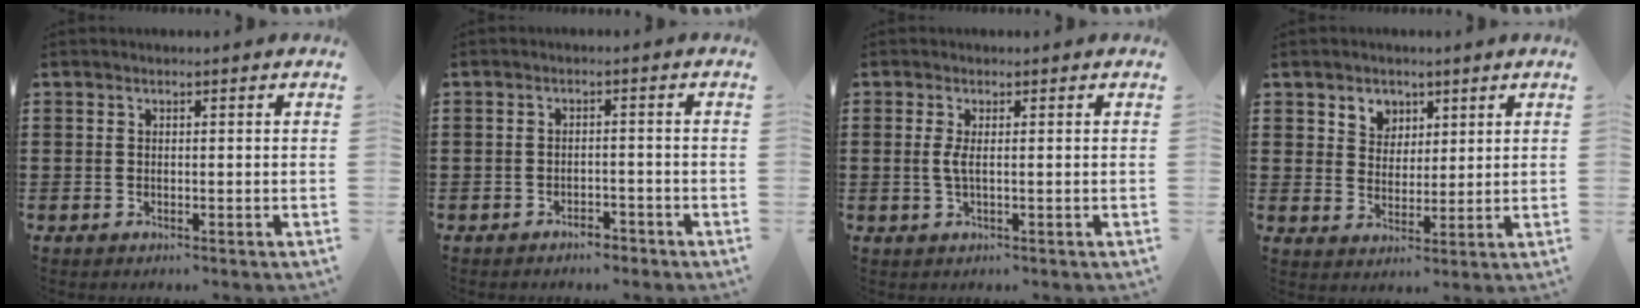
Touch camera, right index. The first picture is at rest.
{"total": 2.2, "force": [-2.1, 0.5, 0.4], "torque": [-0.013, 0.000, -0.044]}
{"total": 2.0, "force": [0.0, 0.2, 2.0], "torque": [-0.047, -0.007, -0.003]}
{"total": 4.0, "force": [2.4, 3.2, 0.3], "torque": [-0.024, 0.012, 0.043]}